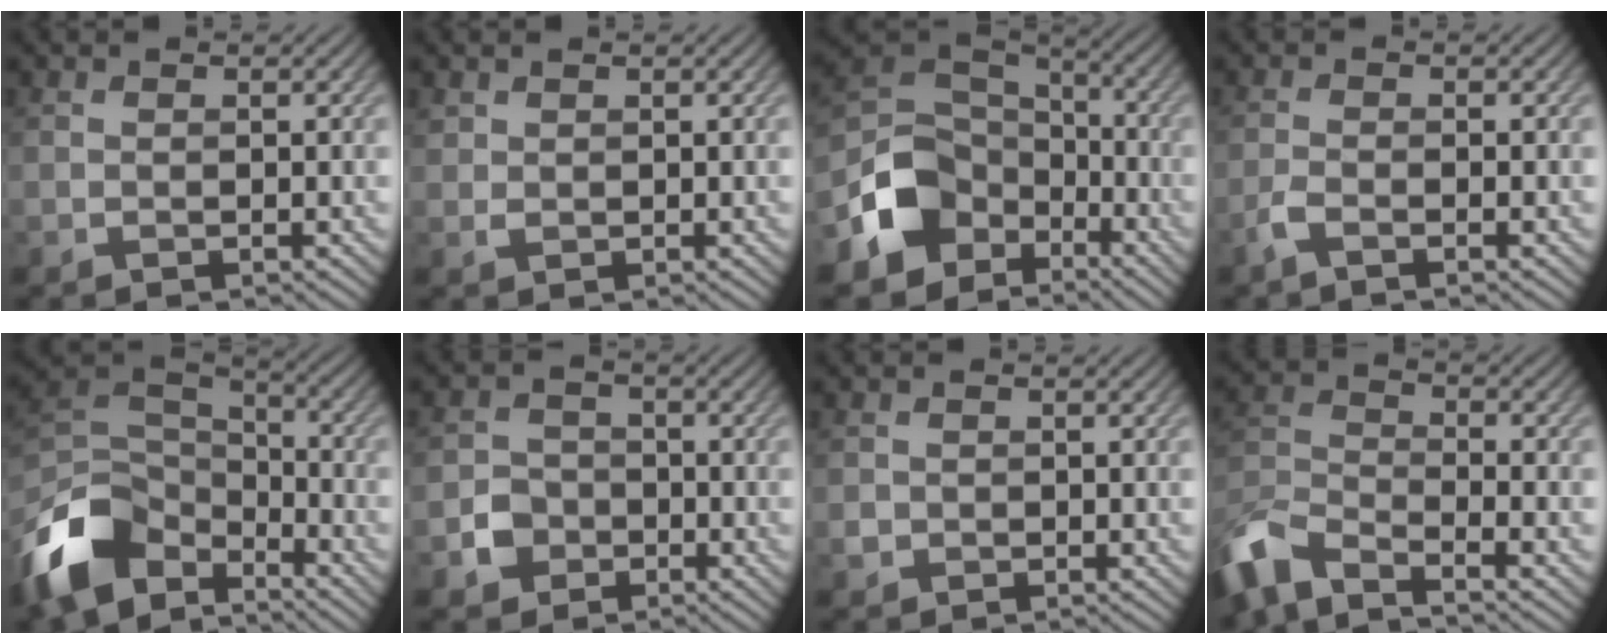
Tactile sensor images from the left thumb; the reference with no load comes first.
{"total": 1.0, "force": [0.7, 0.6, 0.2], "torque": [-0.006, 0.001, 0.016]}
{"total": 10.9, "force": [-4.9, 8.2, 5.4], "torque": [-0.135, -0.018, -0.100]}
{"total": 1.7, "force": [-1.3, 0.1, 1.2], "torque": [-0.031, 0.001, -0.033]}
{"total": 12.8, "force": [-7.4, 7.6, 7.1], "torque": [-0.198, -0.014, -0.143]}
{"total": 3.6, "force": [-1.6, 3.0, 1.1], "torque": [-0.023, 0.002, -0.035]}
{"total": 1.0, "force": [-0.2, 0.9, 0.2], "torque": [-0.001, -0.001, -0.006]}
{"total": 9.2, "force": [-7.3, 2.7, 5.0], "torque": [-0.117, -0.009, -0.156]}